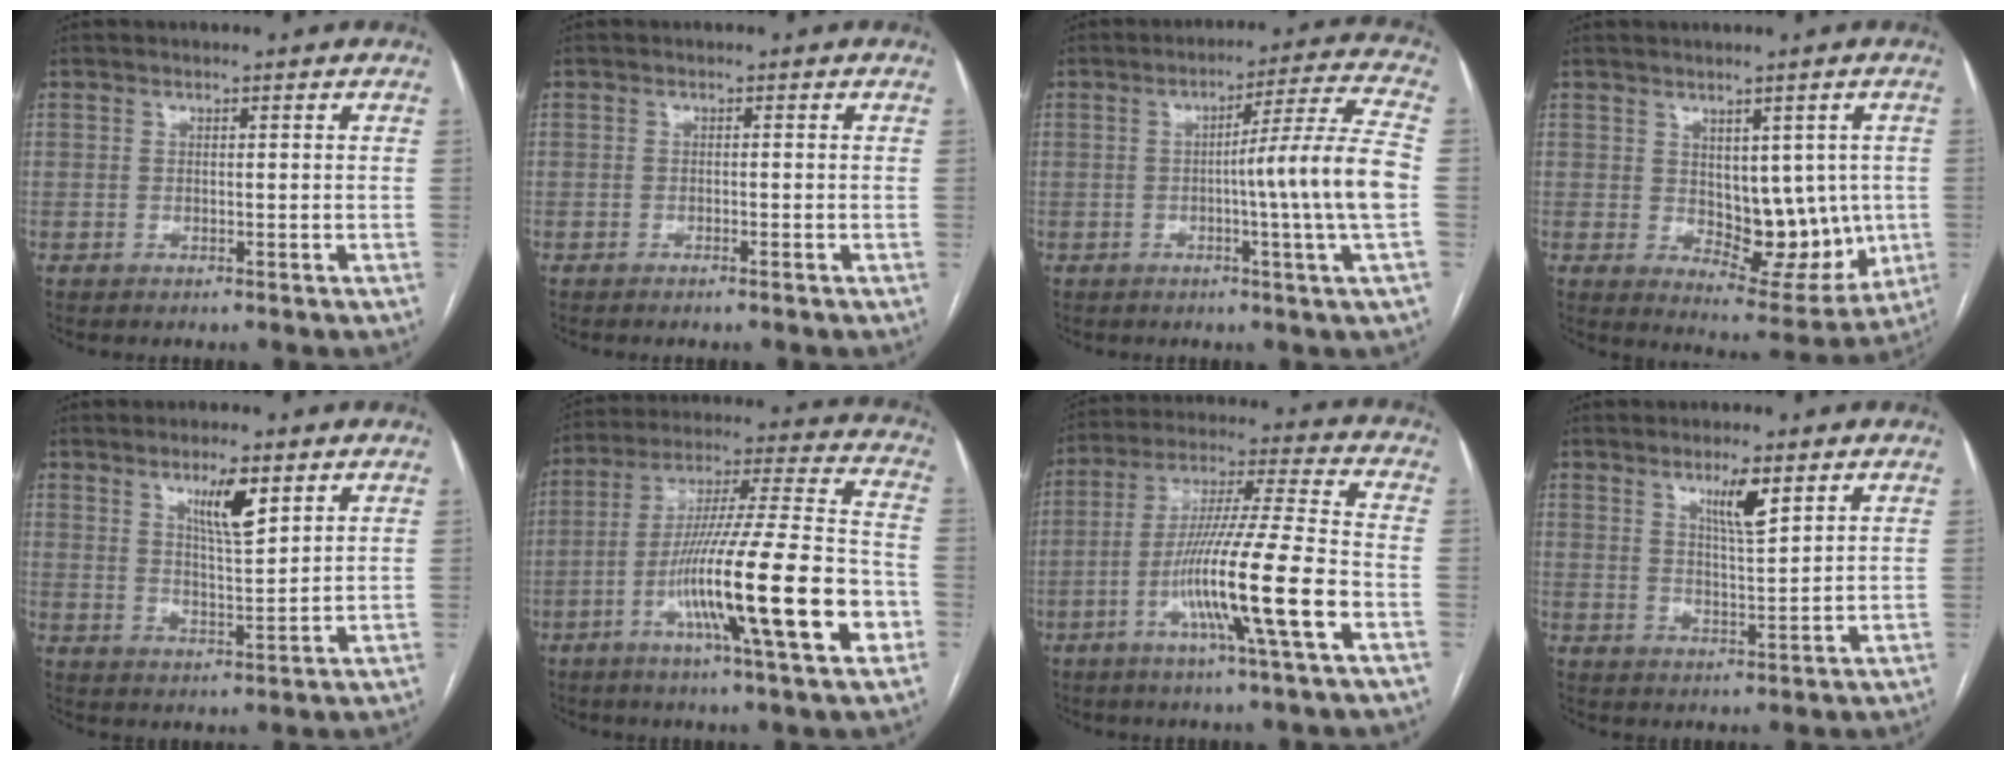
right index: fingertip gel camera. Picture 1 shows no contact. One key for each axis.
{"total": 0.8, "fx": -0.6, "fy": -0.1, "fz": 0.5, "tx": -0.010, "ty": -0.001, "tz": -0.010}
{"total": 12.3, "fx": -1.4, "fy": -2.0, "fz": 12.0, "tx": -0.176, "ty": 0.001, "tz": -0.023}
{"total": 10.8, "fx": 0.1, "fy": 6.1, "fz": 8.9, "tx": -0.104, "ty": -0.002, "tz": 0.029}
{"total": 6.5, "fx": 3.6, "fy": 1.1, "fz": 5.3, "tx": -0.093, "ty": -0.007, "tz": 0.064}
{"total": 22.1, "fx": -7.4, "fy": 0.8, "fz": 20.8, "tx": -0.342, "ty": -0.017, "tz": -0.124}
{"total": 15.7, "fx": -5.3, "fy": -1.0, "fz": 14.7, "tx": -0.275, "ty": -0.010, "tz": -0.097}
{"total": 5.2, "fx": 3.1, "fy": 0.6, "fz": 4.2, "tx": -0.073, "ty": -0.006, "tz": 0.054}